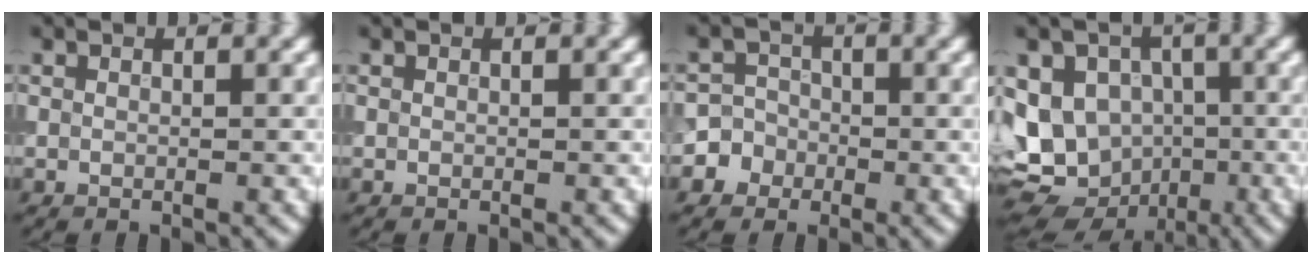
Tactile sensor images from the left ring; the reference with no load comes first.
{"total": 0.0}
{"total": 3.5, "force": [-1.6, 3.1, 0.3], "torque": [0.031, 0.005, -0.039]}
{"total": 13.3, "force": [-2.8, 11.3, 6.4], "torque": [-0.106, -0.017, -0.060]}